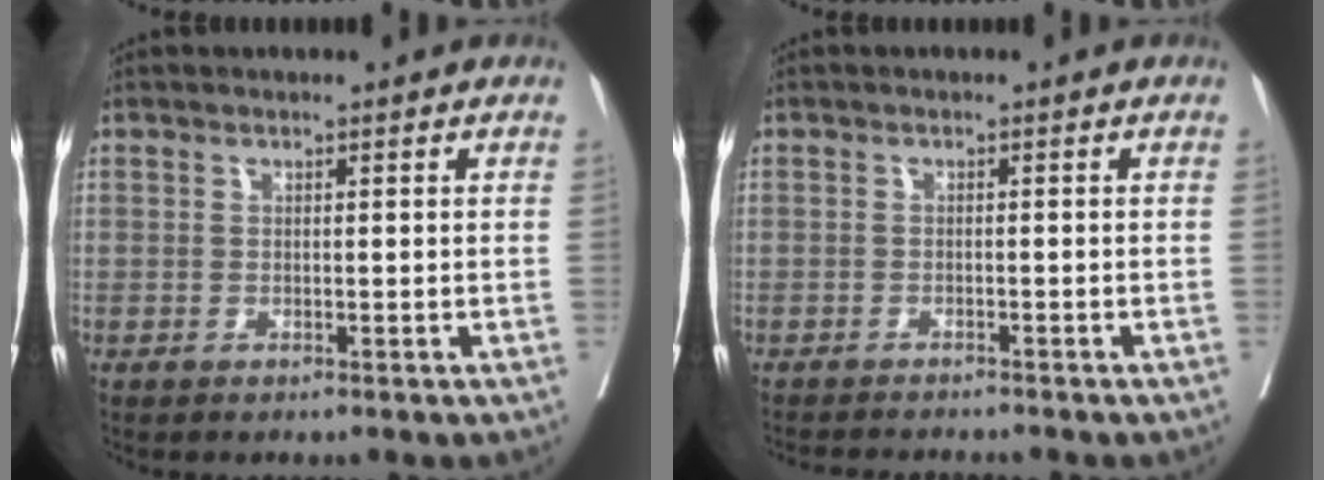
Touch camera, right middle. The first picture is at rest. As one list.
[{"total": 5.3, "force": [-5.1, 0.3, 1.5], "torque": [-0.012, -0.011, -0.076]}]